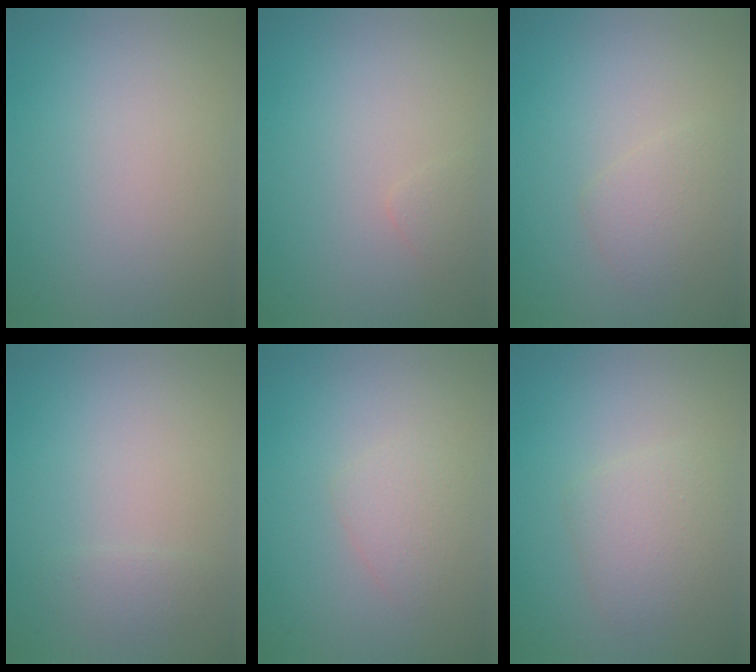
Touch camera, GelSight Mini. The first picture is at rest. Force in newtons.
{"total": 0.7, "press": 0.7, "slide": 0.0}
{"total": 1.7, "press": 1.7, "slide": 0.2}
{"total": 1.1, "press": 1.1, "slide": 0.0}
{"total": 1.7, "press": 1.7, "slide": 0.1}
{"total": 2.7, "press": 2.7, "slide": 0.0}